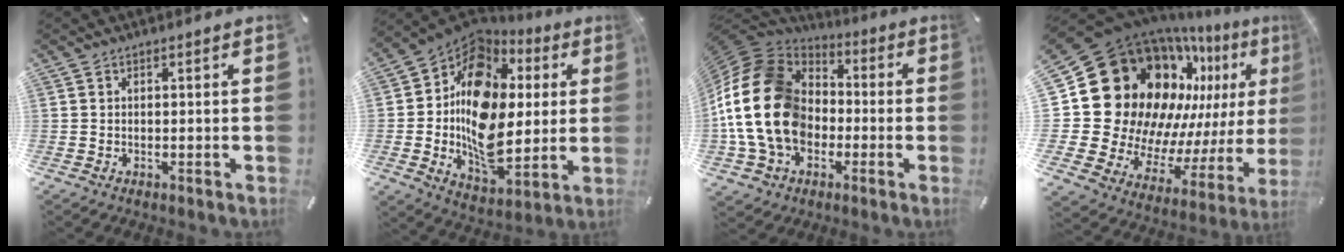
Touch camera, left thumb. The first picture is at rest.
{"total": 18.0, "force": [1.1, 13.3, 12.1], "torque": [-0.228, -0.026, 0.015]}
{"total": 21.6, "force": [-3.7, 17.3, 12.3], "torque": [-0.274, 0.020, -0.066]}
{"total": 25.5, "force": [9.7, 19.7, 13.0], "torque": [-0.202, -0.141, 0.228]}